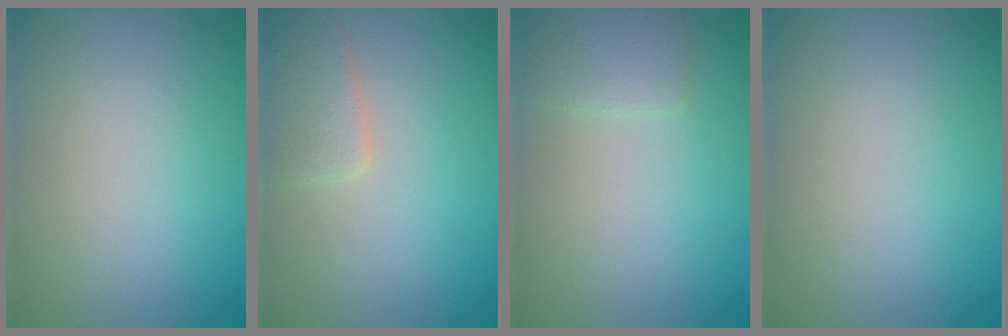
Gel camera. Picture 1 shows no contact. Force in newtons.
{"total": 2.6, "press": 2.5, "slide": 0.3}
{"total": 1.6, "press": 1.6, "slide": 0.2}
{"total": 0.0}